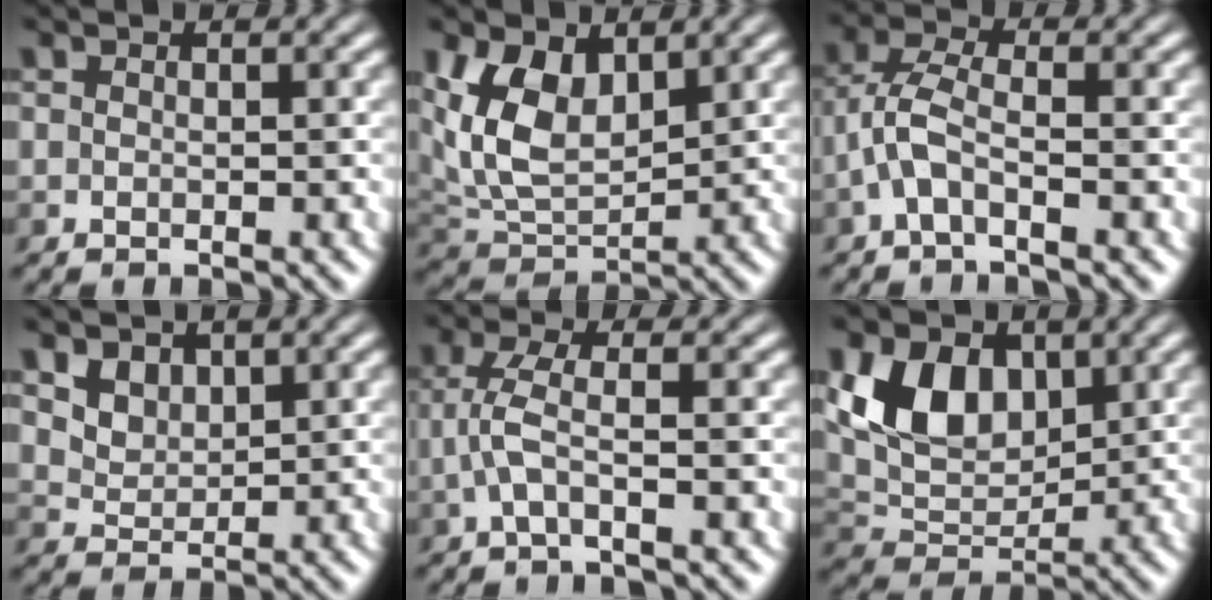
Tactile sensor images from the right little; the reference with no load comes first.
{"total": 6.3, "force": [1.3, 4.1, 4.6], "torque": [-0.100, -0.011, 0.023]}
{"total": 4.6, "force": [-2.4, 1.8, 3.5], "torque": [-0.089, 0.012, -0.054]}
{"total": 2.3, "force": [1.2, 1.7, 0.9], "torque": [-0.026, -0.020, 0.030]}
{"total": 3.3, "force": [-1.5, 0.5, 2.9], "torque": [-0.078, 0.005, -0.031]}
{"total": 6.5, "force": [1.6, 4.6, 4.4], "torque": [-0.083, -0.010, 0.021]}